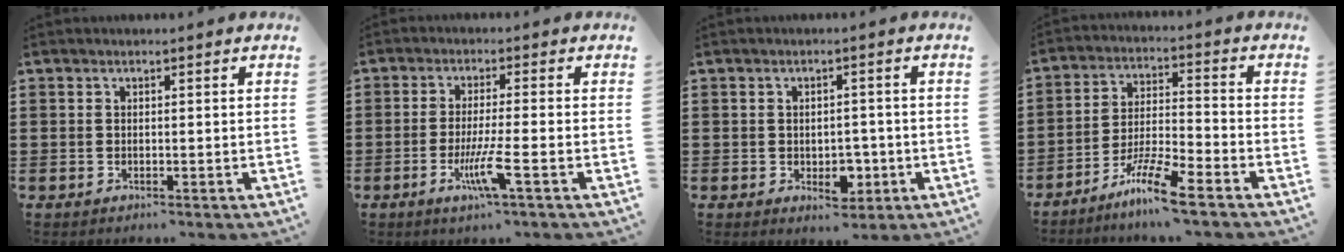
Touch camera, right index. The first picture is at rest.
{"total": 5.9, "force": [-2.4, -0.1, 5.4], "torque": [-0.110, -0.018, -0.047]}
{"total": 3.5, "force": [-1.1, 2.4, 2.3], "torque": [-0.037, 0.000, -0.023]}
{"total": 8.5, "force": [-6.5, 0.5, 5.5], "torque": [-0.116, -0.003, -0.127]}